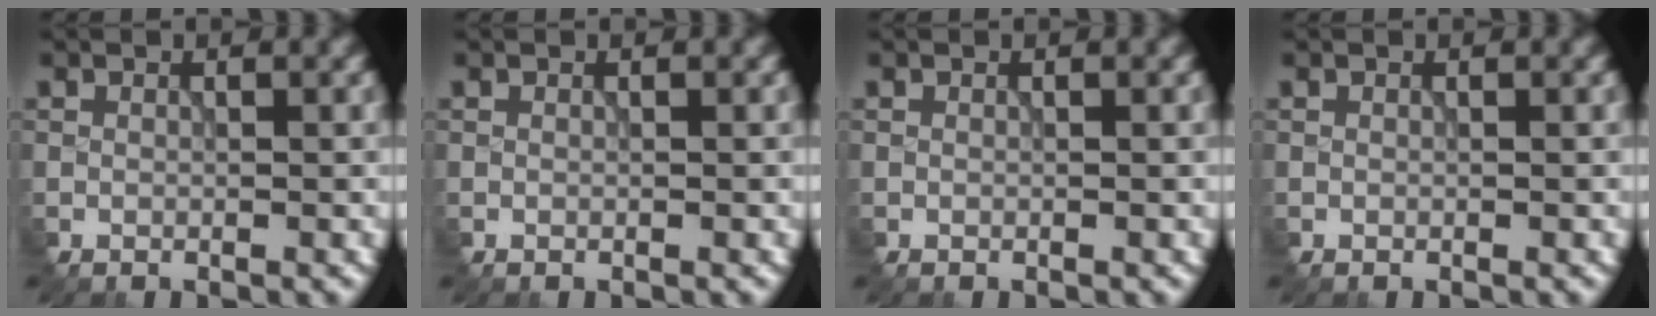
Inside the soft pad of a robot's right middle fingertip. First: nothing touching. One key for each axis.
{"total": 0.0}
{"total": 0.0}
{"total": 0.0}